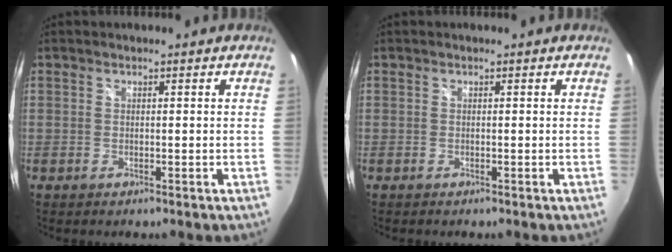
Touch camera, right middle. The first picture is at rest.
{"total": 0.0}